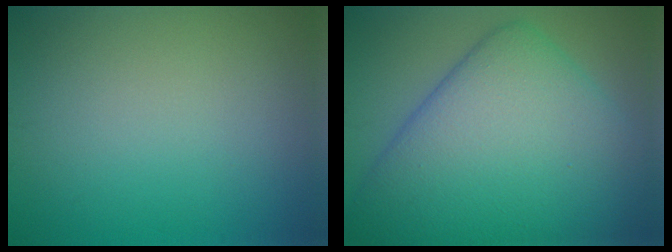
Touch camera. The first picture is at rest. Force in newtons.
{"total": 13.4, "press": 13.4, "slide": 0.3}